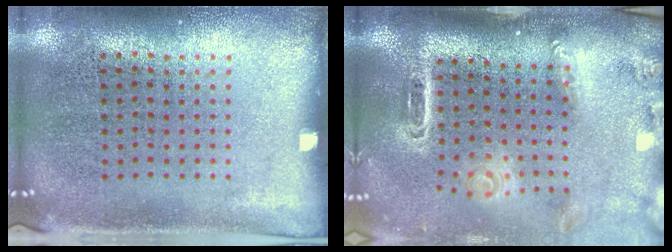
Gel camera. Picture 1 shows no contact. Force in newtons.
{"total": 2.9, "press": 2.1, "slide": 2.0}